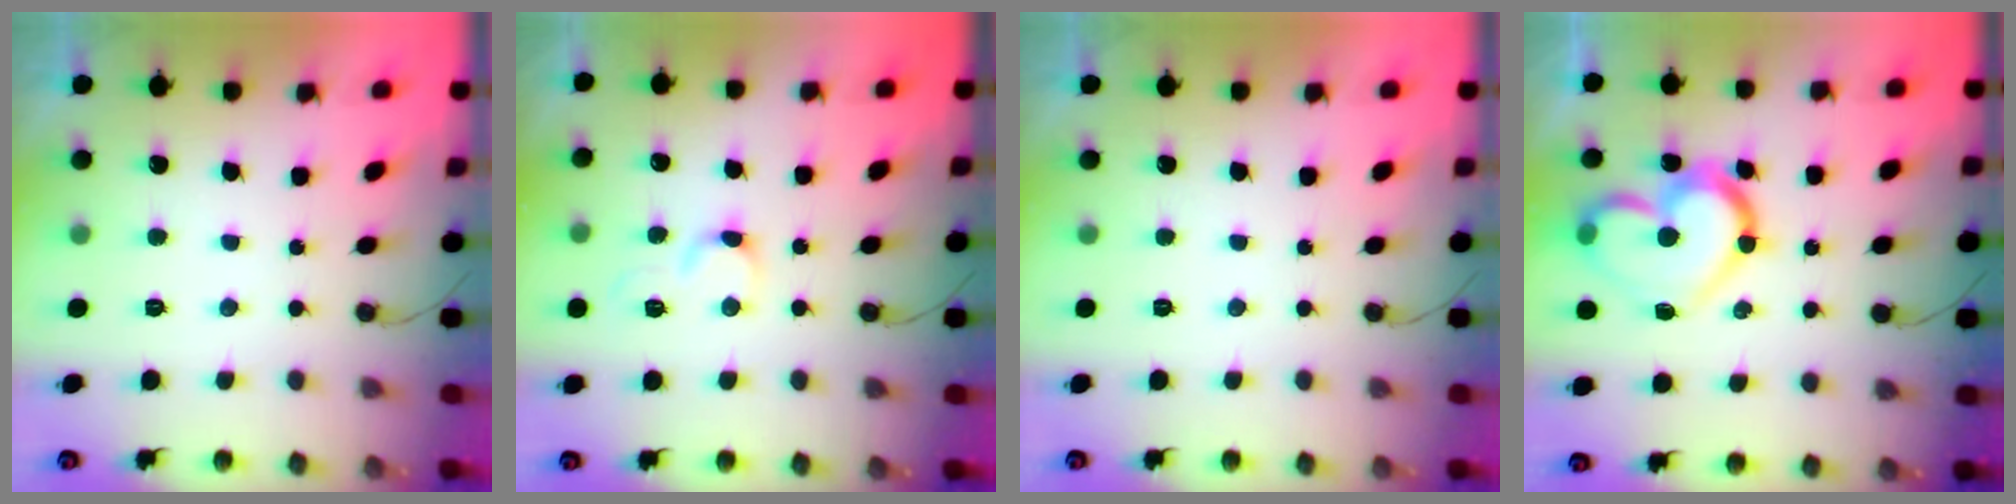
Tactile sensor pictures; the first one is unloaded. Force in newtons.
{"total": 4.9, "press": 4.8, "slide": 0.5}
{"total": 0.0}
{"total": 16.8, "press": 16.7, "slide": 1.4}